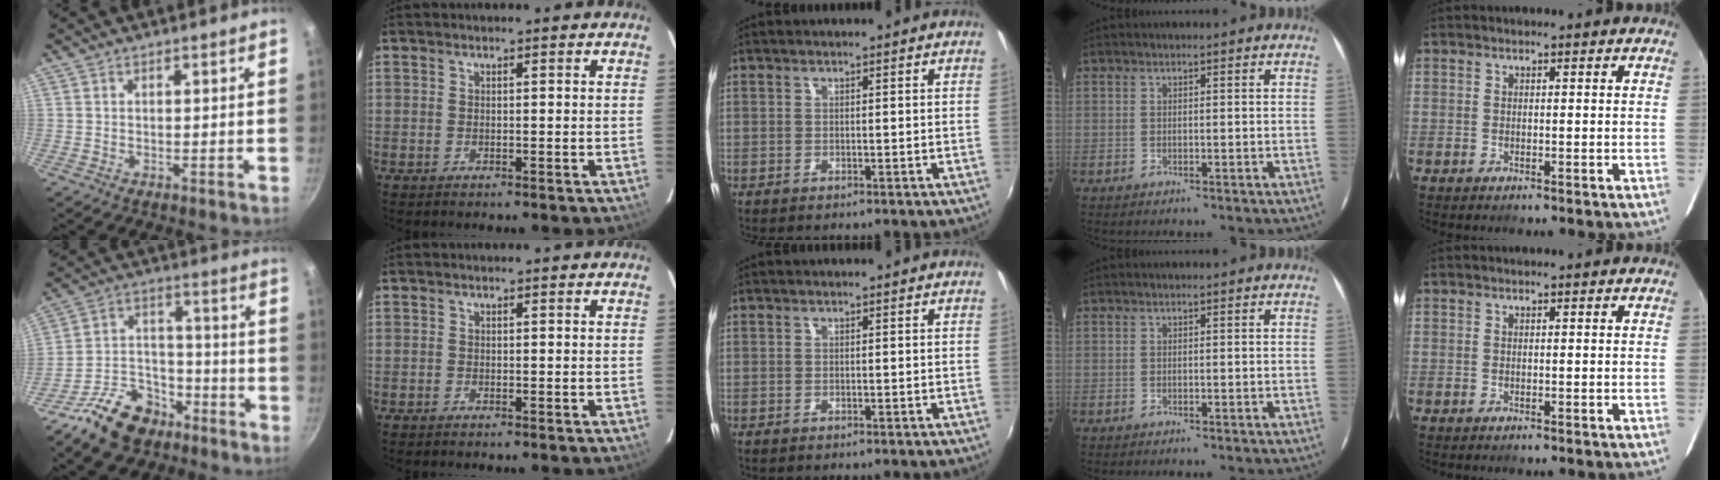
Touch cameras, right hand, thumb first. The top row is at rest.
{"thumb": {"total": 14.0, "force": [-9.4, 8.4, 6.1], "torque": [-0.081, 0.078, -0.161]}}